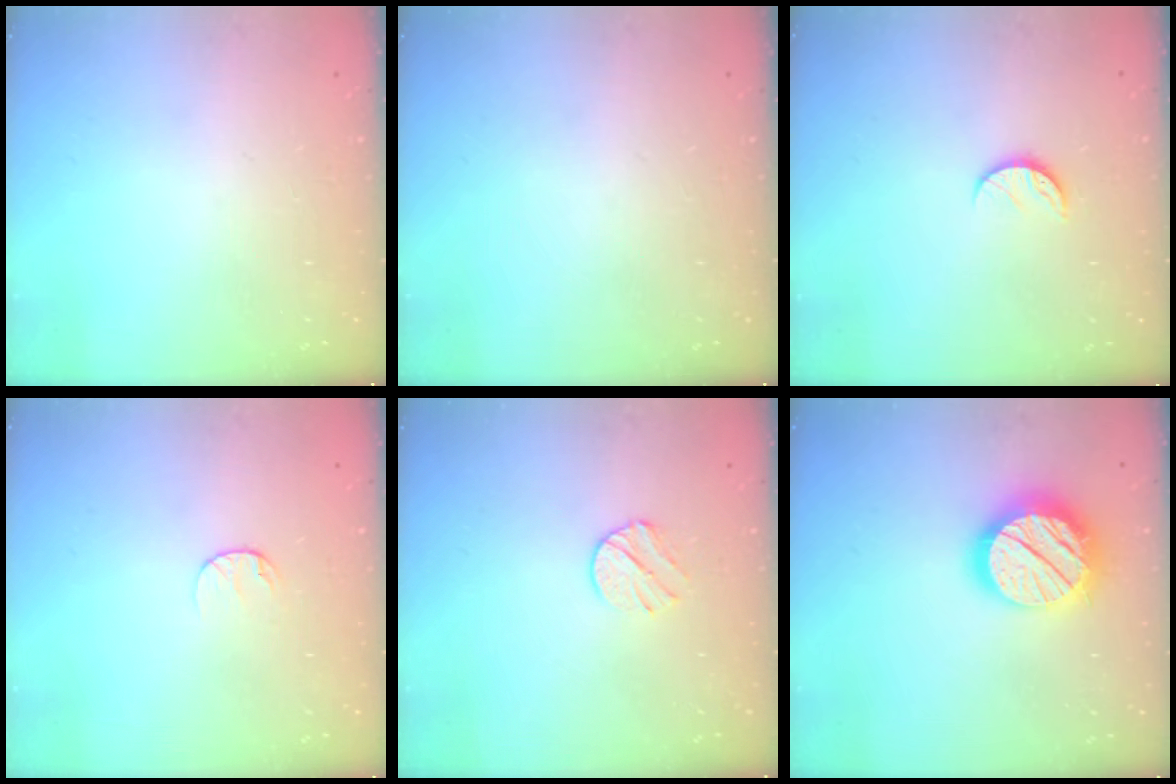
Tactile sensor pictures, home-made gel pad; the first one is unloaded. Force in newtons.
{"total": 0.0}
{"total": 5.7, "press": 5.7, "slide": 0.6}
{"total": 6.3, "press": 6.3, "slide": 0.6}
{"total": 7.5, "press": 7.5, "slide": 1.1}
{"total": 19.1, "press": 19.0, "slide": 1.6}